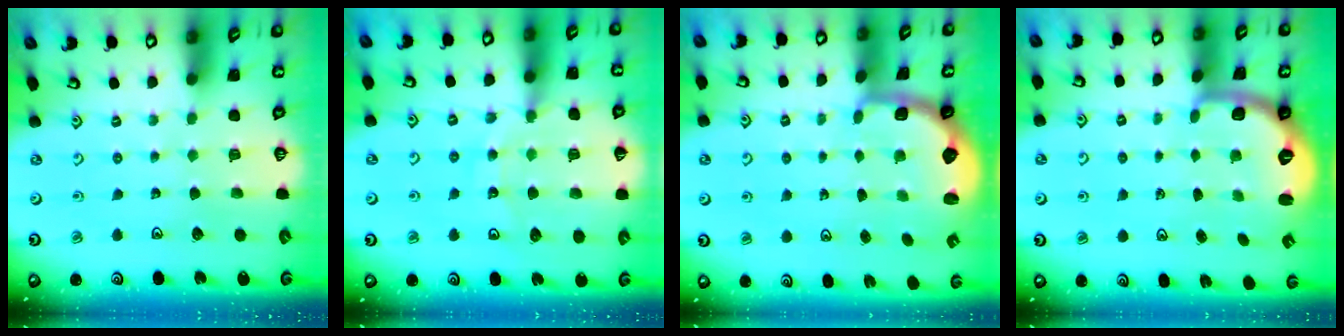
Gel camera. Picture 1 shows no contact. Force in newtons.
{"total": 11.7, "press": 11.6, "slide": 1.5}
{"total": 2.6, "press": 2.1, "slide": 1.7}
{"total": 2.4, "press": 1.8, "slide": 1.6}